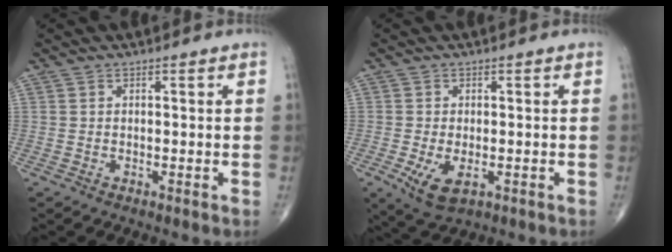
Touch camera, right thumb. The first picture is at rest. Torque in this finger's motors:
{"motor_torque": [-0.14, 0.28, 0.58, -0.01, 0.03]}